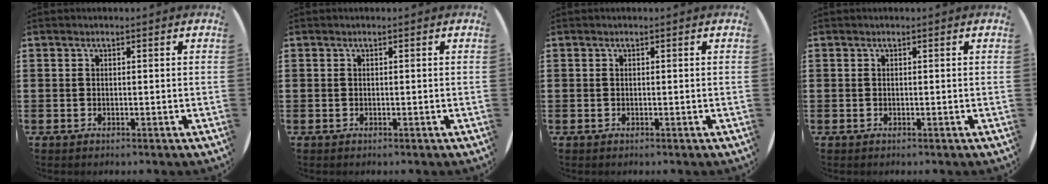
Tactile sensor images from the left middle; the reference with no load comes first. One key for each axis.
{"total": 0.0}
{"total": 0.0}
{"total": 0.0}